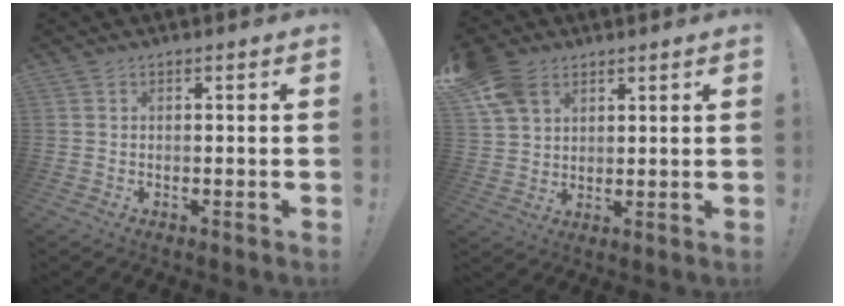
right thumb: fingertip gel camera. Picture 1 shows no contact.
{"total": 9.9, "force": [5.3, 7.0, 4.6], "torque": [-0.096, -0.014, 0.108]}